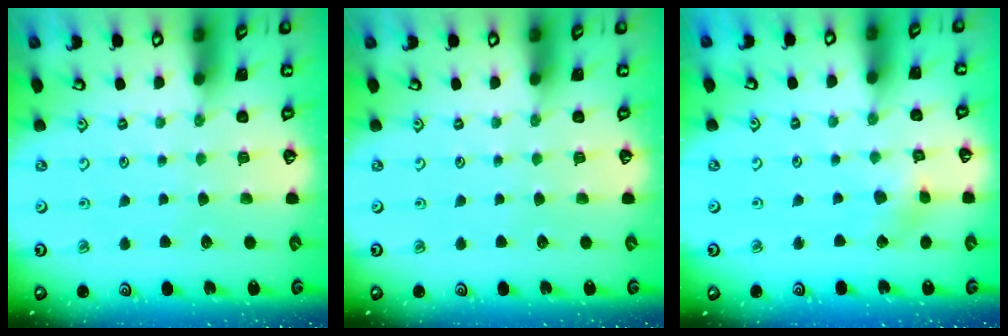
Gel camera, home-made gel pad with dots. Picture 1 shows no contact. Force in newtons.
{"total": 0.0}
{"total": 4.4, "press": 4.3, "slide": 0.5}